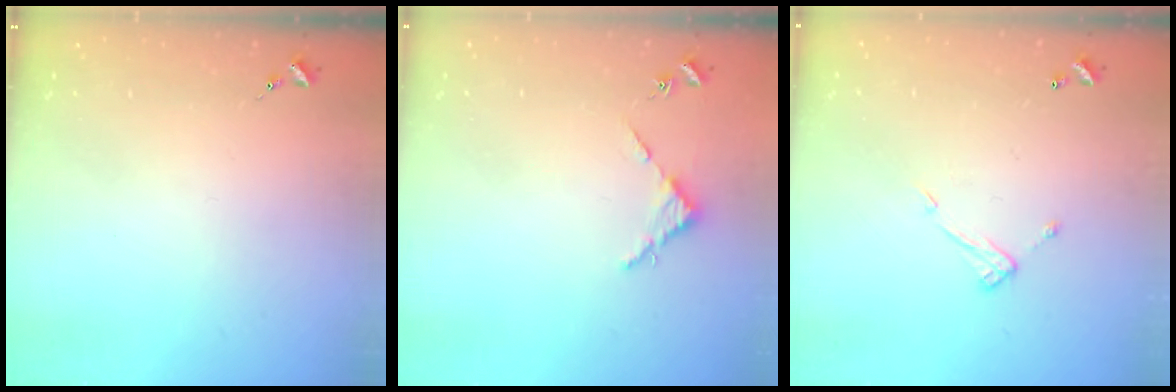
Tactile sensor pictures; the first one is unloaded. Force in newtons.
{"total": 2.7, "press": 2.7, "slide": 0.3}
{"total": 8.2, "press": 8.1, "slide": 0.4}